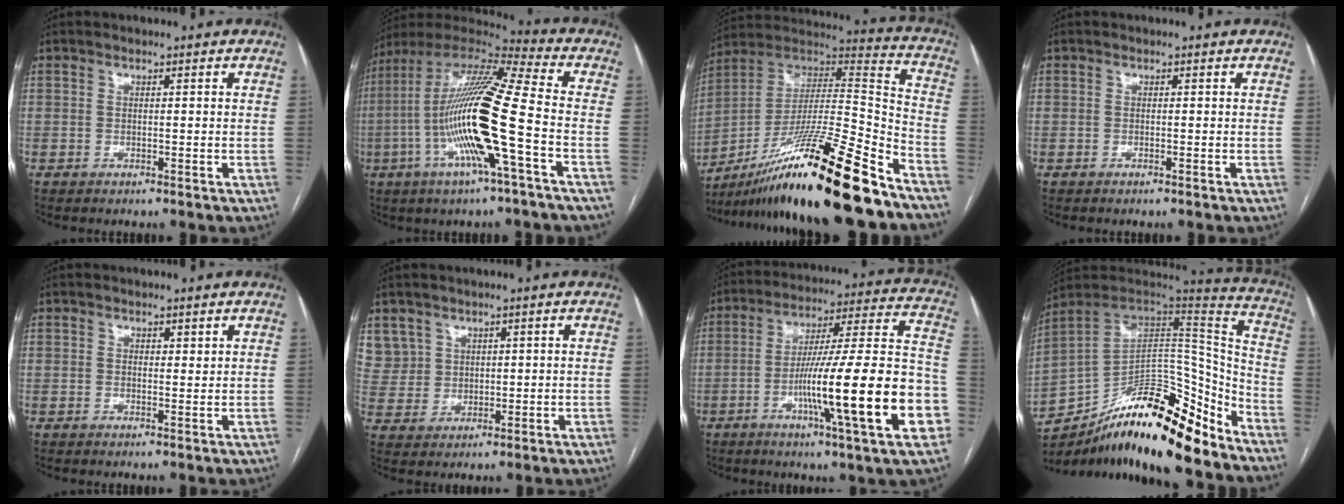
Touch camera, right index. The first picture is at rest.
{"total": 20.4, "force": [-4.3, 0.9, 20.0], "torque": [-0.395, -0.005, -0.090]}
{"total": 26.6, "force": [-19.2, 0.3, 18.5], "torque": [-0.288, -0.008, -0.338]}
{"total": 0.0}
{"total": 1.2, "force": [0.9, 0.6, 0.5], "torque": [-0.004, -0.003, 0.011]}
{"total": 6.9, "force": [3.8, 5.8, 0.2], "torque": [-0.008, 0.012, 0.089]}
{"total": 24.0, "force": [-7.4, 0.7, 22.8], "torque": [-0.300, -0.001, -0.119]}
{"total": 24.5, "force": [-18.2, 6.8, 14.9], "torque": [-0.221, 0.032, -0.297]}